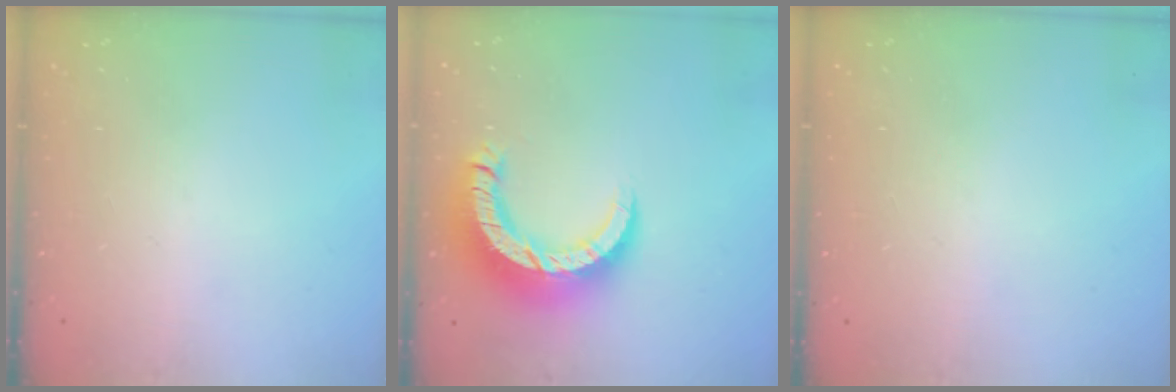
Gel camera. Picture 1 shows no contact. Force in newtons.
{"total": 12.9, "press": 12.9, "slide": 1.3}
{"total": 2.2, "press": 2.2, "slide": 0.1}